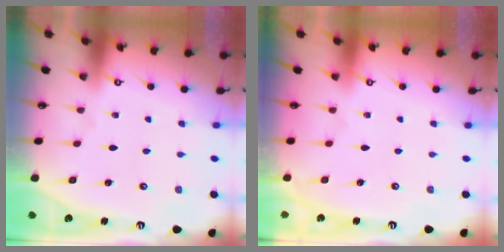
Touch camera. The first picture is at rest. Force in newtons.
{"total": 0.0}